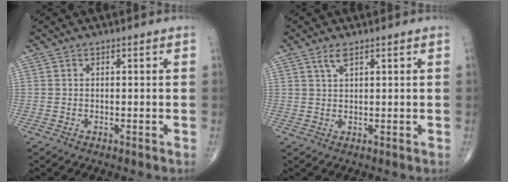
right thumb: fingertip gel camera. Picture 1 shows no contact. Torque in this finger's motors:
{"motor_torque": [0.00, 0.00, 0.01, 0.00, 0.00]}